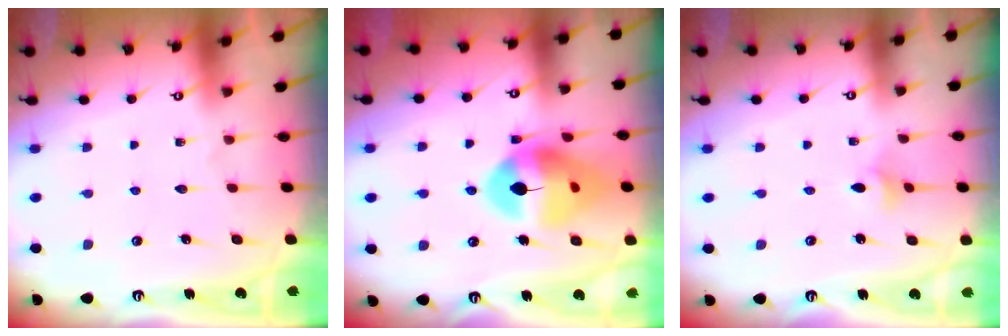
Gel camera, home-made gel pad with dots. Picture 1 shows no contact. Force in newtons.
{"total": 16.3, "press": 16.1, "slide": 2.2}
{"total": 3.1, "press": 3.0, "slide": 0.6}